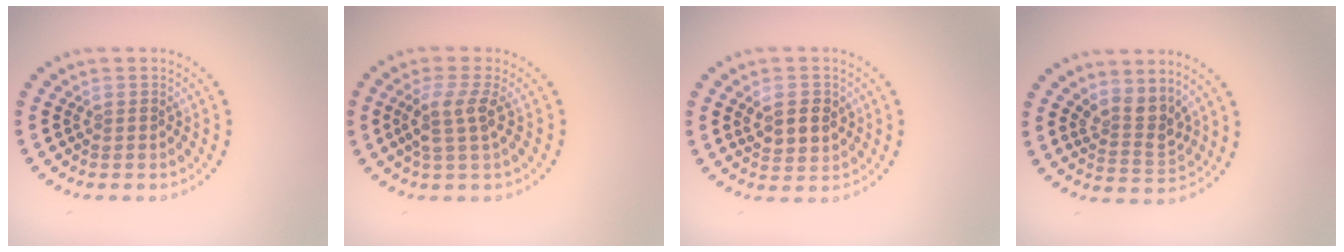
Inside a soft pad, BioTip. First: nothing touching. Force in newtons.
{"total": 2.6, "press": 2.0, "slide": 1.6}
{"total": 3.1, "press": 3.0, "slide": 0.6}
{"total": 2.7, "press": 2.0, "slide": 1.9}